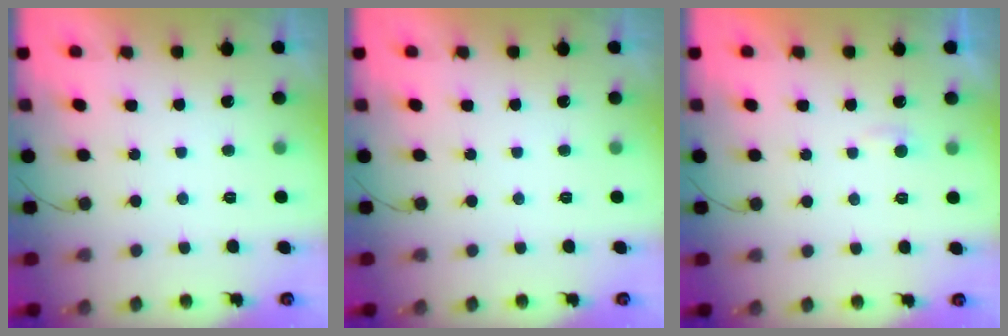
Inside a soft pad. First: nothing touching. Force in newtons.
{"total": 0.0}
{"total": 2.2, "press": 2.2, "slide": 0.2}